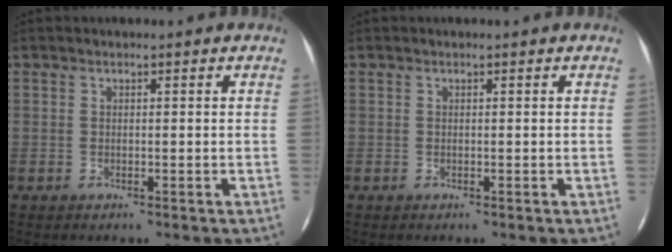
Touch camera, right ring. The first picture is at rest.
{"total": 0.0}